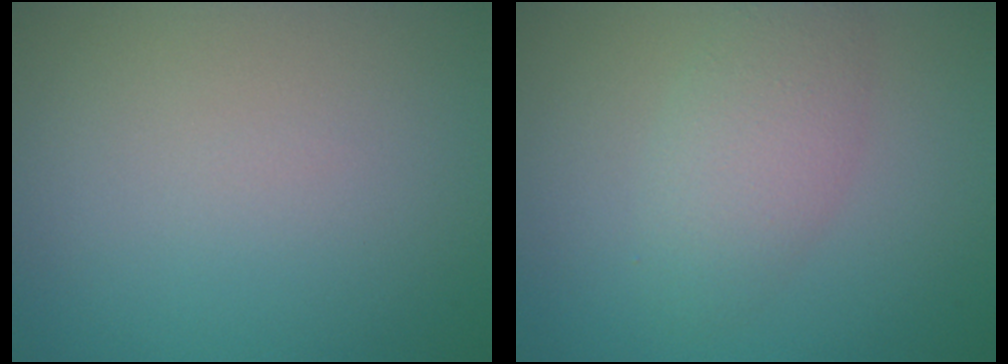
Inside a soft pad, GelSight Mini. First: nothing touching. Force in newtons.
{"total": 3.3, "press": 3.3, "slide": 0.1}